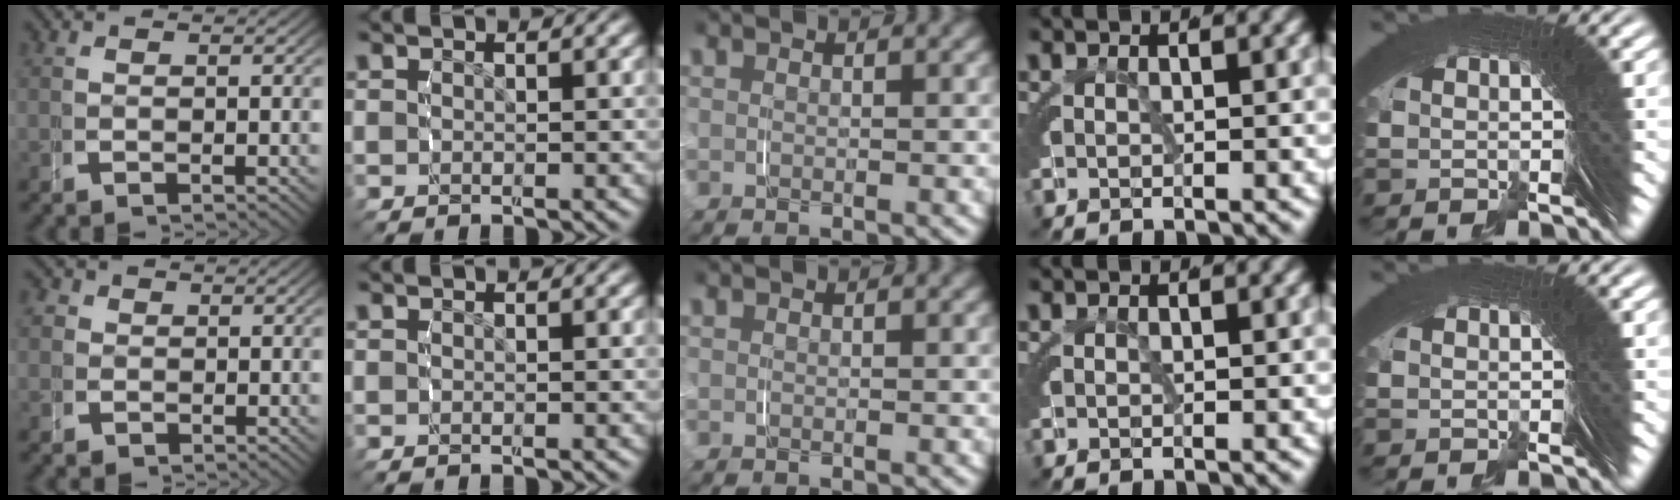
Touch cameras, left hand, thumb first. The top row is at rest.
{"thumb": {"total": 2.9, "force": [0.2, 2.8, 0.8], "torque": [-0.005, -0.002, -0.004]}}